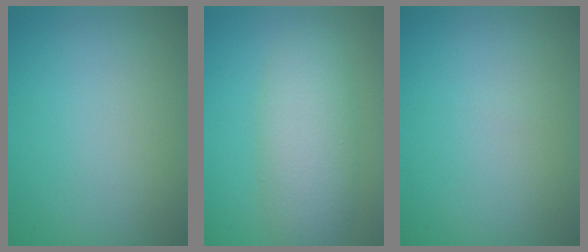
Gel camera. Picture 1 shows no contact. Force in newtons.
{"total": 5.6, "press": 5.6, "slide": 0.2}
{"total": 0.0}